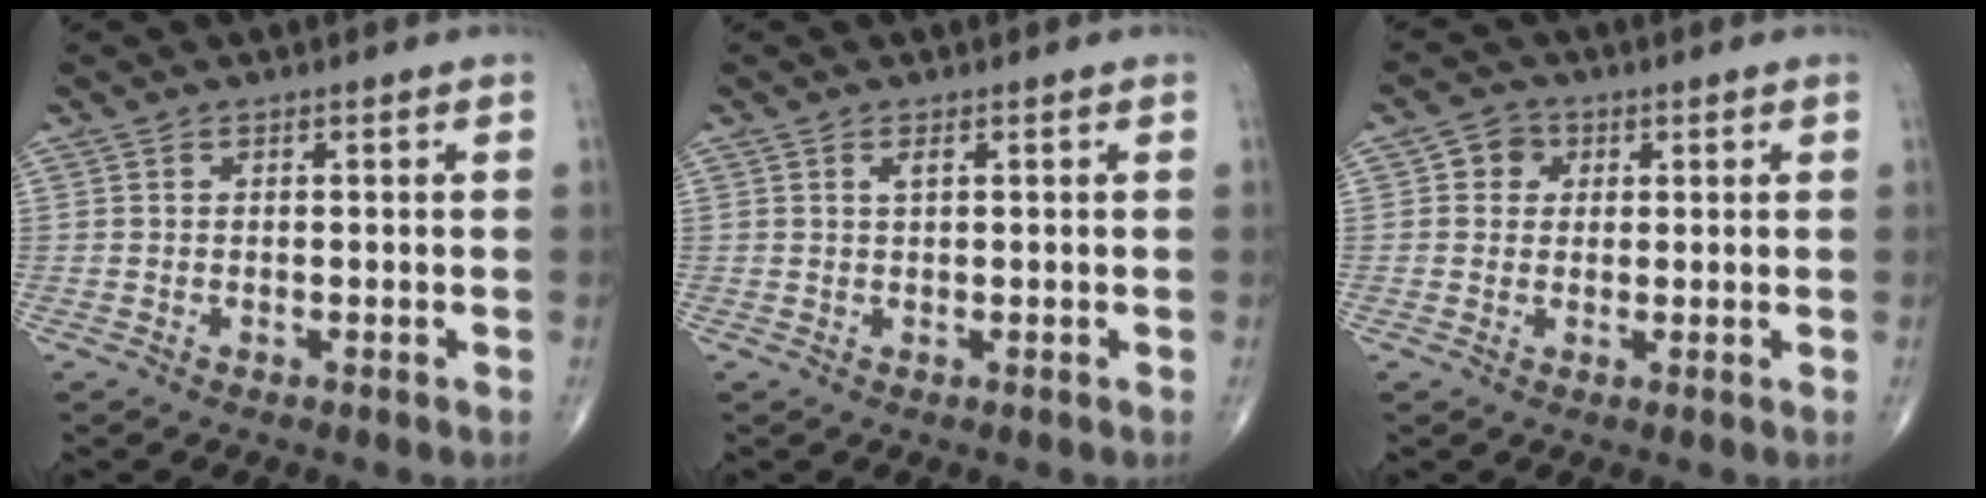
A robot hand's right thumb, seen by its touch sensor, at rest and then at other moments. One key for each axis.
{"total": 1.0, "fx": 0.4, "fy": 0.2, "fz": 0.9, "tx": -0.019, "ty": 0.002, "tz": 0.007}
{"total": 3.7, "fx": 1.0, "fy": 3.3, "fz": 1.3, "tx": 0.001, "ty": 0.003, "tz": 0.009}